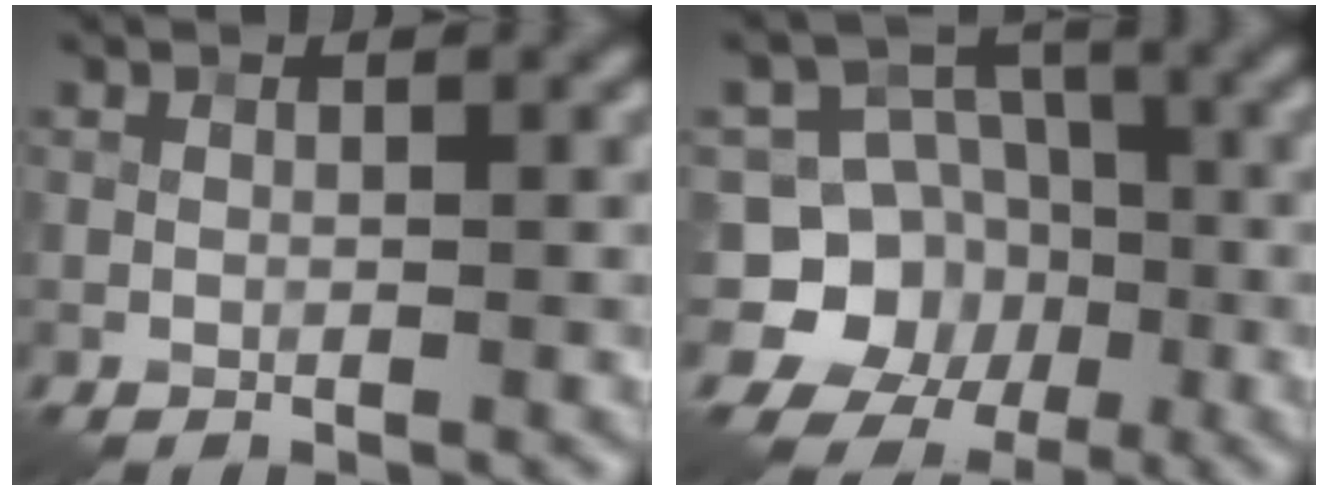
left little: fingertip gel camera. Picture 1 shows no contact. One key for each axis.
{"total": 9.4, "fx": -2.6, "fy": 8.6, "fz": 2.6, "tx": -0.043, "ty": 0.023, "tz": -0.069}